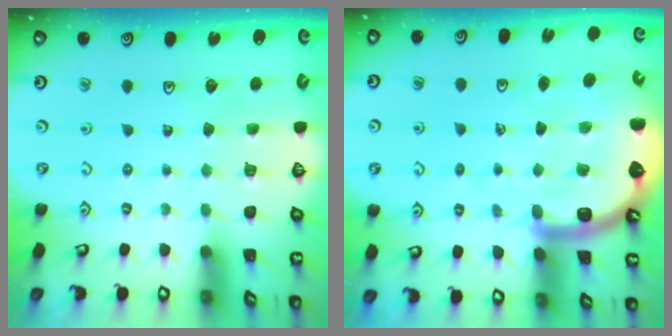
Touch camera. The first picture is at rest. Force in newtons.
{"total": 9.2, "press": 8.9, "slide": 2.2}